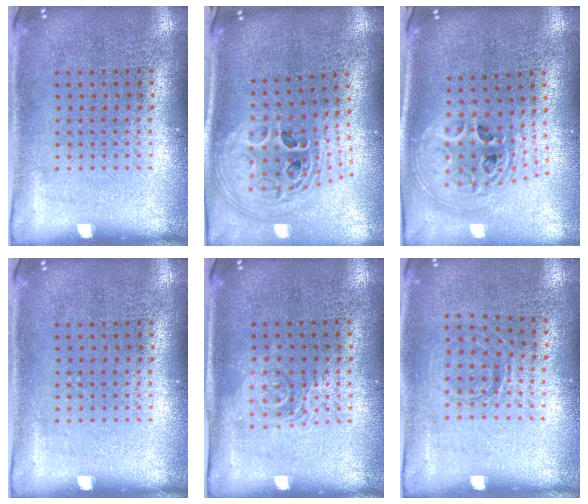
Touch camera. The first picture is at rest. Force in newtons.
{"total": 2.9, "press": 2.1, "slide": 2.0}
{"total": 2.4, "press": 1.8, "slide": 1.6}
{"total": 0.0}
{"total": 1.3, "press": 1.2, "slide": 0.5}
{"total": 0.8, "press": 0.8, "slide": 0.1}